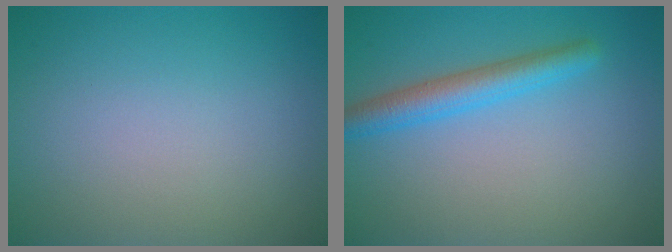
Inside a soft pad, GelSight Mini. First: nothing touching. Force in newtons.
{"total": 3.3, "press": 3.3, "slide": 0.1}